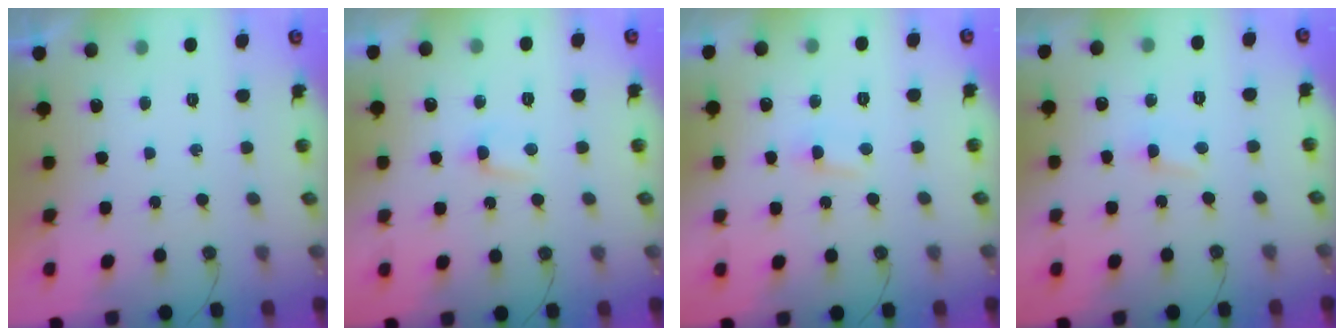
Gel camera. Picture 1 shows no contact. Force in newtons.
{"total": 2.8, "press": 2.8, "slide": 0.4}
{"total": 2.8, "press": 2.7, "slide": 0.6}
{"total": 1.5, "press": 1.4, "slide": 0.2}